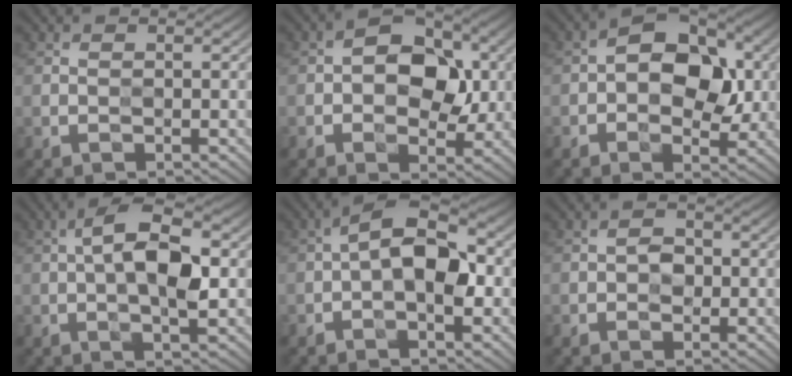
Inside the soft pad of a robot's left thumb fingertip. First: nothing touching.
{"total": 8.5, "force": [0.6, 5.4, 6.5], "torque": [-0.090, 0.006, 0.001]}
{"total": 9.8, "force": [0.5, 6.1, 7.6], "torque": [-0.106, 0.009, -0.003]}
{"total": 9.1, "force": [0.3, 3.7, 8.3], "torque": [-0.143, 0.018, -0.006]}
{"total": 9.1, "force": [-0.4, 4.6, 7.8], "torque": [-0.127, 0.020, -0.019]}
{"total": 2.1, "force": [-0.2, 1.6, 1.4], "torque": [-0.025, 0.001, -0.009]}